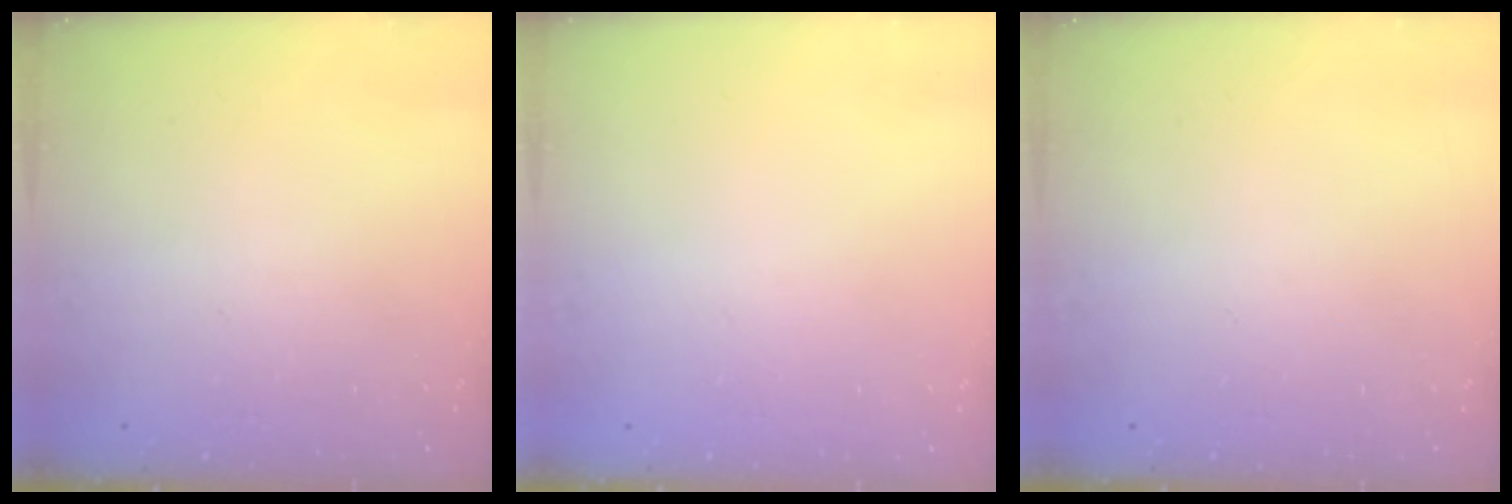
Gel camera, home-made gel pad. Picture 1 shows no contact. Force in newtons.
{"total": 0.0}
{"total": 0.0}